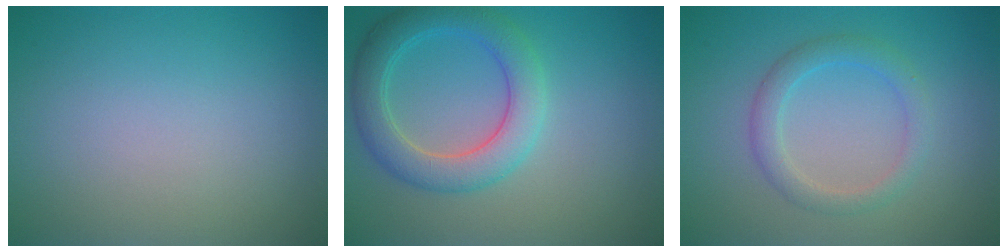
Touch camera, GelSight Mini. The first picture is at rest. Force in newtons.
{"total": 4.9, "press": 4.9, "slide": 0.2}
{"total": 2.5, "press": 2.5, "slide": 0.2}